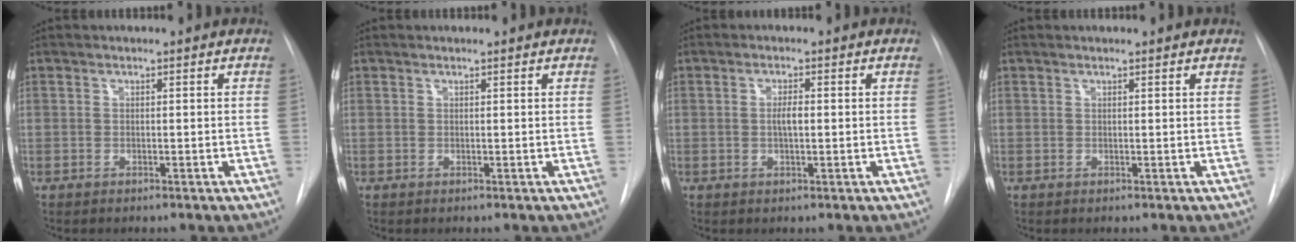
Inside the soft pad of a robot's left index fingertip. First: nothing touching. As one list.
[{"total": 0.8, "force": [0.8, 0.0, 0.2], "torque": [-0.008, 0.010, 0.014]}, {"total": 2.0, "force": [0.0, 0.5, 1.9], "torque": [-0.037, 0.002, 0.000]}, {"total": 1.5, "force": [1.5, 0.1, 0.4], "torque": [-0.011, 0.015, 0.020]}]